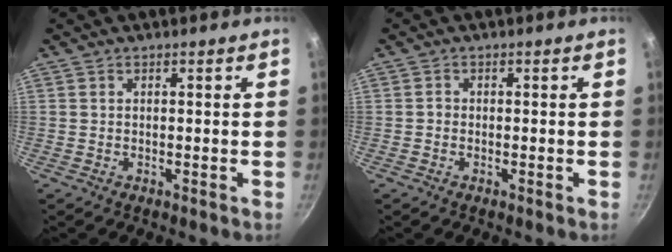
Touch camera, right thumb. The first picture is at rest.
{"total": 0.6, "force": [-0.3, 0.6, 0.1], "torque": [0.001, 0.003, -0.009]}